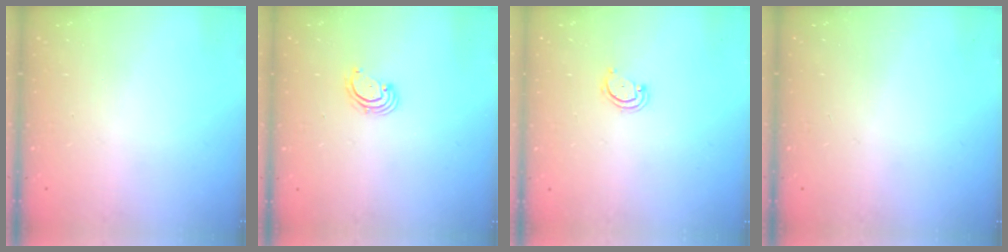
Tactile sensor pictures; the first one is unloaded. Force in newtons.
{"total": 2.6, "press": 2.6, "slide": 0.3}
{"total": 2.6, "press": 2.6, "slide": 0.3}
{"total": 0.0}